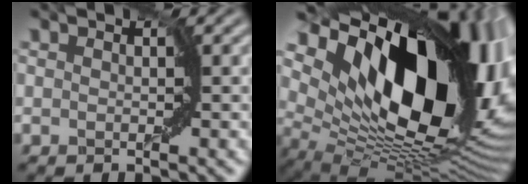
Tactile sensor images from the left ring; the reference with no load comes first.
{"total": 19.2, "force": [6.9, 10.3, 14.7], "torque": [-0.245, -0.005, 0.135]}